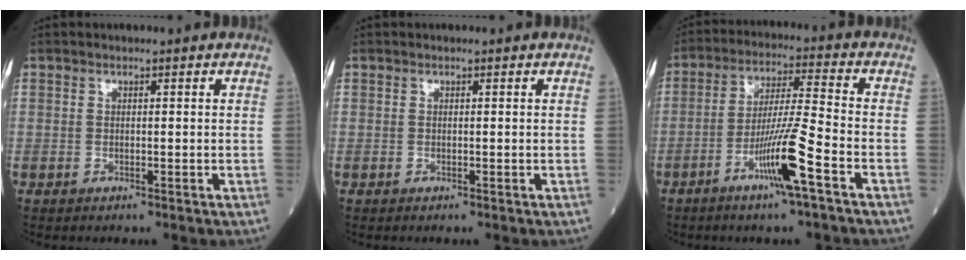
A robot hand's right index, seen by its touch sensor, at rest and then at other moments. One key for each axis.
{"total": 0.0}
{"total": 10.0, "fx": -4.8, "fy": -0.8, "fz": 8.7, "tx": -0.165, "ty": -0.007, "tz": -0.090}